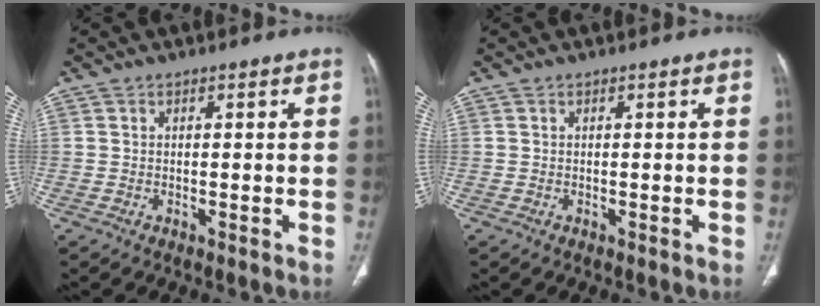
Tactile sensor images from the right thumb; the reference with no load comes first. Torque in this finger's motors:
{"motor_torque": [0.00, 0.00, -0.32, 0.21, -0.03]}